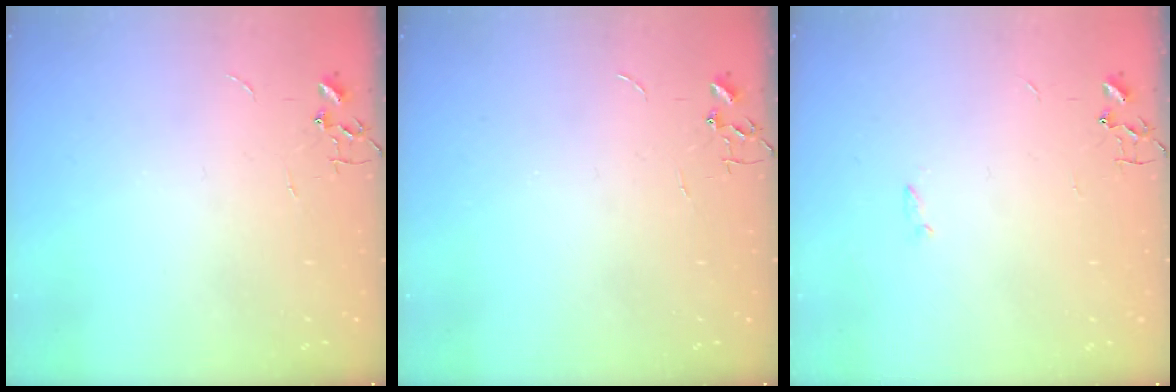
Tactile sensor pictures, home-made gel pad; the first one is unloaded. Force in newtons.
{"total": 0.0}
{"total": 1.1, "press": 1.0, "slide": 0.3}